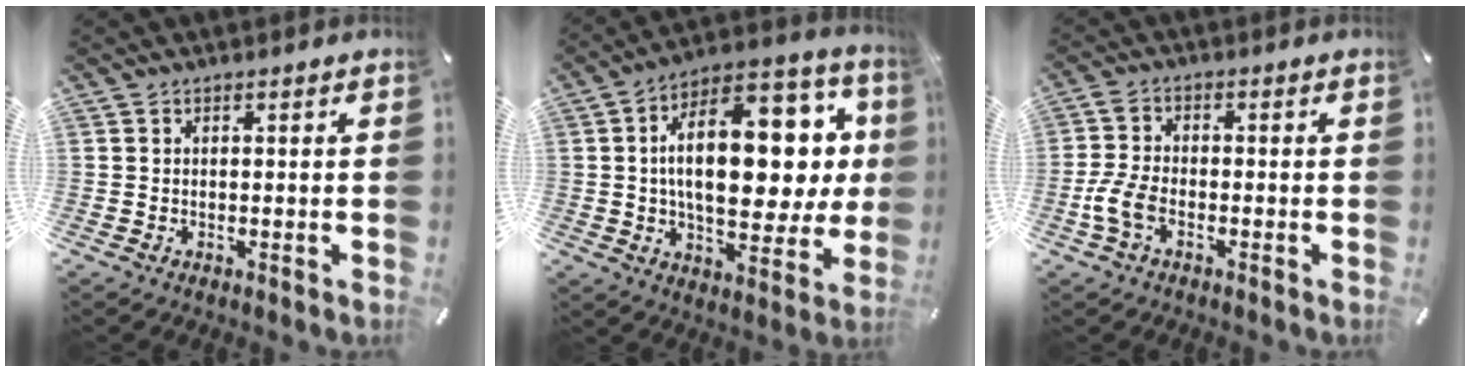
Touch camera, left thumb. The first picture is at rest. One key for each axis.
{"total": 25.0, "fx": 4.5, "fy": 12.7, "fz": 21.0, "tx": -0.337, "ty": -0.023, "tz": 0.070}
{"total": 5.7, "fx": -2.3, "fy": 3.2, "fz": 4.1, "tx": -0.097, "ty": 0.001, "tz": -0.045}